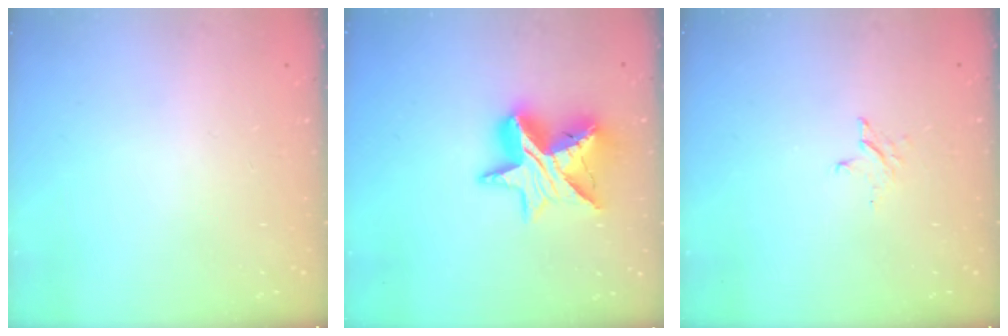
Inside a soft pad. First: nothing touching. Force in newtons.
{"total": 14.6, "press": 14.5, "slide": 1.0}
{"total": 2.6, "press": 2.6, "slide": 0.3}